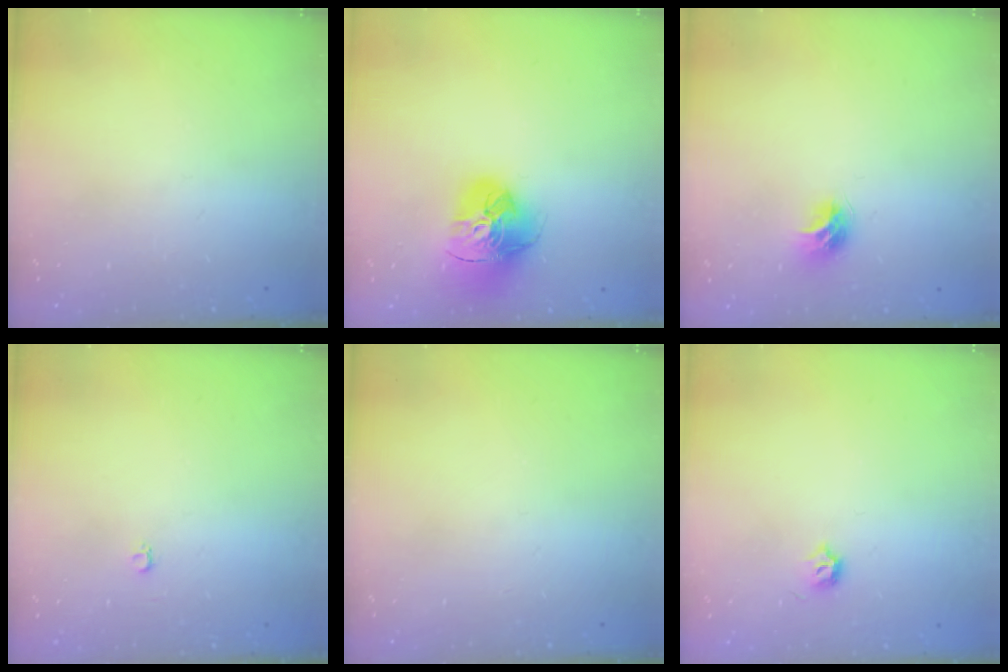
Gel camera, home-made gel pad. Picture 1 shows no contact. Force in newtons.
{"total": 15.5, "press": 15.4, "slide": 1.7}
{"total": 7.8, "press": 7.8, "slide": 0.4}
{"total": 2.6, "press": 2.6, "slide": 0.3}
{"total": 0.0}
{"total": 4.0, "press": 3.9, "slide": 0.7}